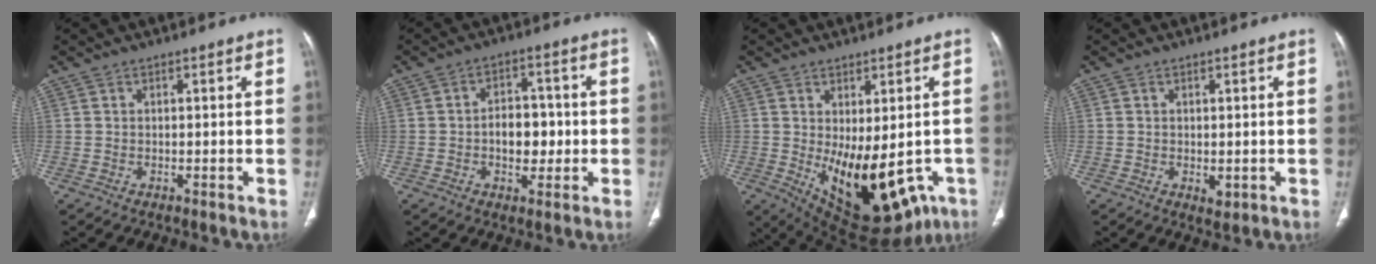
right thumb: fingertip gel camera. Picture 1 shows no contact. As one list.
[{"total": 7.1, "force": [-0.9, 4.8, 5.1], "torque": [-0.044, 0.014, -0.016]}, {"total": 18.2, "force": [-4.6, 9.3, 14.9], "torque": [-0.186, -0.010, -0.035]}, {"total": 1.8, "force": [-0.3, 1.1, 1.3], "torque": [-0.015, -0.004, 0.001]}]